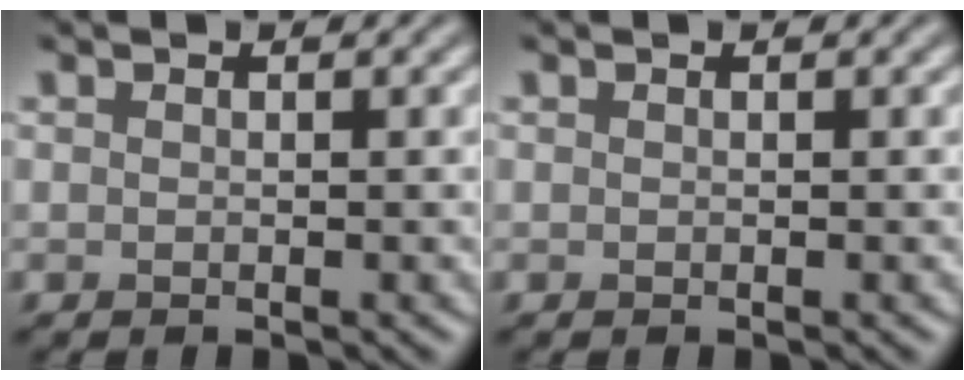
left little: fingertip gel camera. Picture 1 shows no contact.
{"total": 0.0}